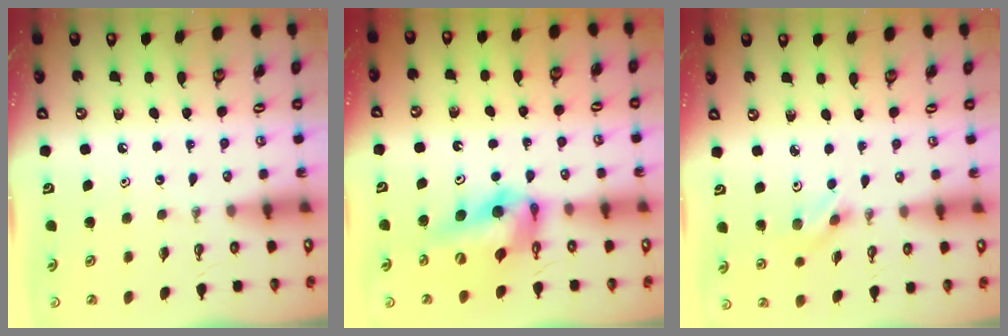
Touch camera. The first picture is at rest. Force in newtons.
{"total": 12.8, "press": 12.7, "slide": 1.2}
{"total": 2.6, "press": 2.4, "slide": 0.8}